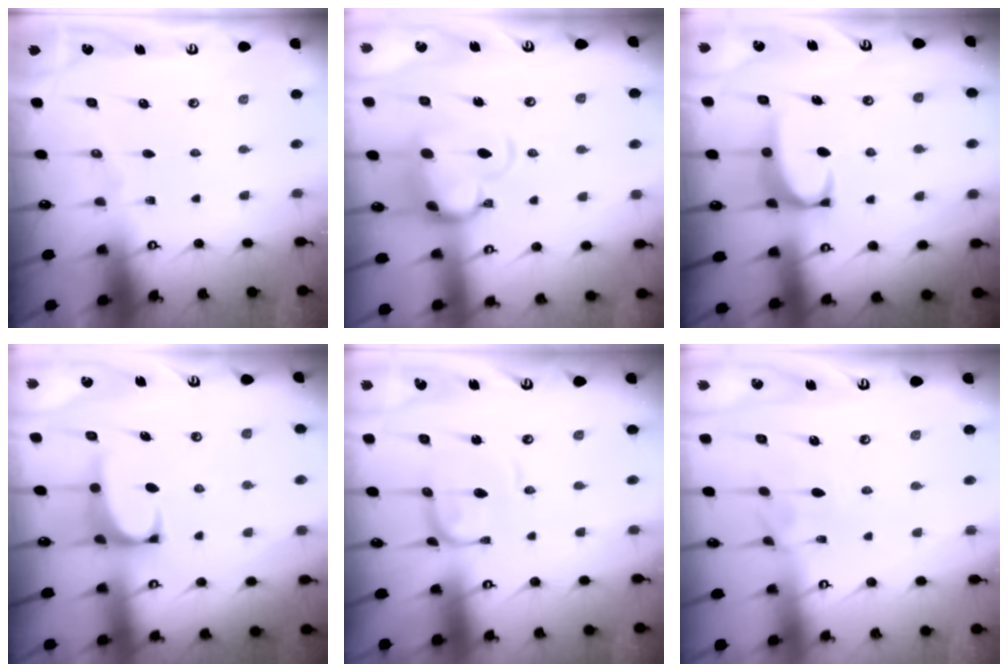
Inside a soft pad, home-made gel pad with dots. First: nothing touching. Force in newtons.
{"total": 7.1, "press": 6.9, "slide": 1.8}
{"total": 2.5, "press": 2.5, "slide": 0.5}
{"total": 1.3, "press": 1.2, "slide": 0.5}
{"total": 1.0, "press": 0.9, "slide": 0.4}
{"total": 2.1, "press": 2.0, "slide": 0.7}